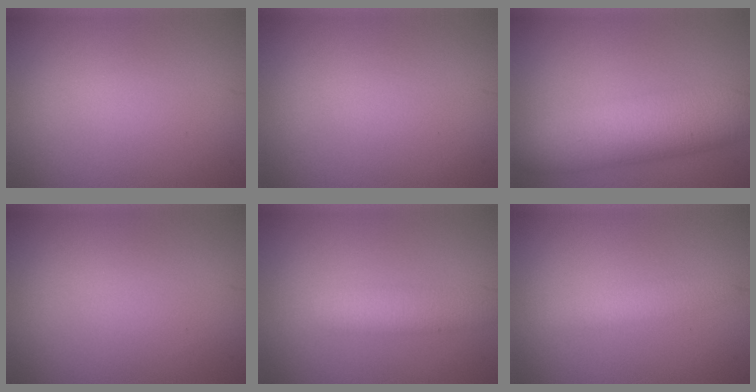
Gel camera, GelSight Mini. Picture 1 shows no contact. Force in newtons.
{"total": 0.0}
{"total": 7.2, "press": 7.2, "slide": 0.1}
{"total": 0.0}
{"total": 2.8, "press": 2.8, "slide": 0.1}
{"total": 1.8, "press": 1.8, "slide": 0.1}